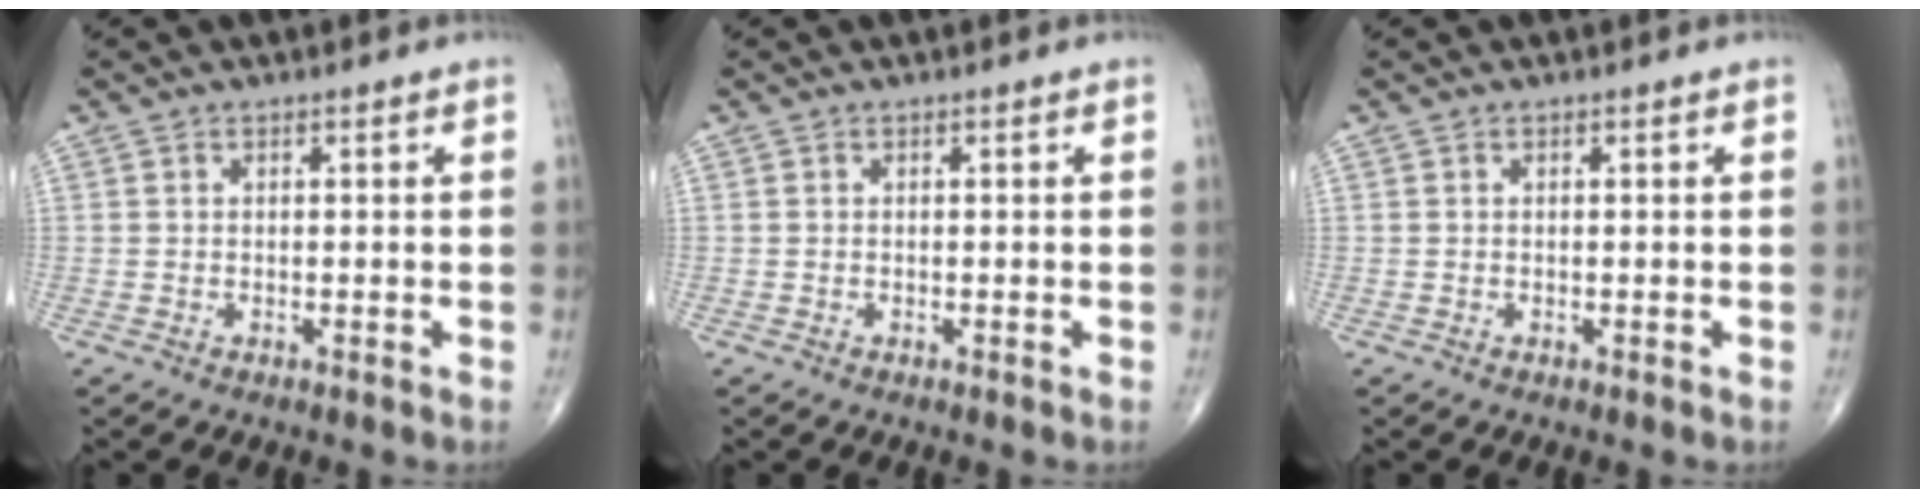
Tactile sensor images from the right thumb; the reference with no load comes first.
{"total": 0.0}
{"total": 0.0}